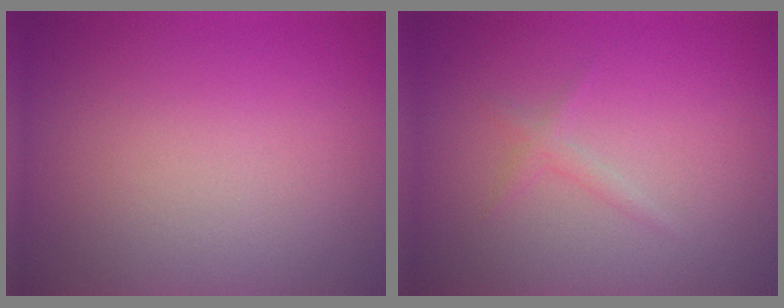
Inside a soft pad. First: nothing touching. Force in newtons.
{"total": 0.9, "press": 0.9, "slide": 0.1}